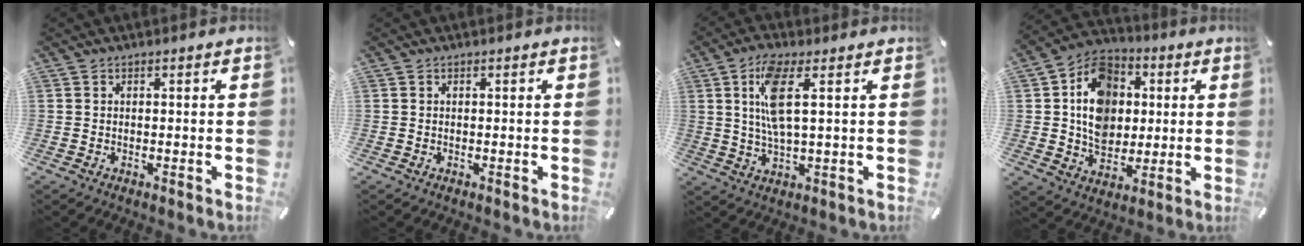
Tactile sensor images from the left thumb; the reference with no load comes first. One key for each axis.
{"total": 0.0}
{"total": 9.5, "fx": 2.6, "fy": 2.8, "fz": 8.8, "tx": -0.193, "ty": -0.004, "tz": 0.040}
{"total": 13.7, "fx": 1.0, "fy": 11.4, "fz": 7.6, "tx": -0.146, "ty": 0.017, "tz": 0.017}